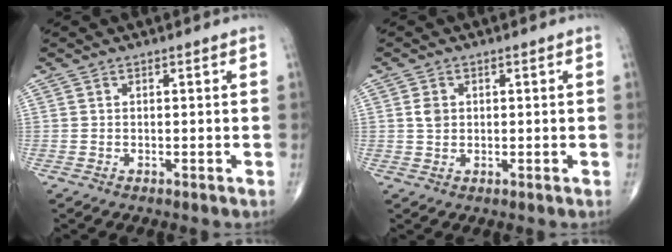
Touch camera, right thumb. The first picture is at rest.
{"total": 2.2, "force": [0.4, 1.7, 1.3], "torque": [-0.018, -0.001, 0.009]}